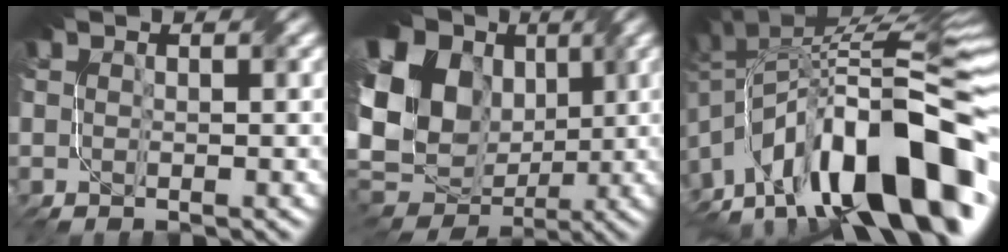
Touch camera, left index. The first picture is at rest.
{"total": 16.0, "force": [1.5, 13.0, 9.2], "torque": [-0.197, 0.012, 0.045]}
{"total": 18.2, "force": [-8.0, 7.8, 14.4], "torque": [-0.233, 0.021, -0.143]}